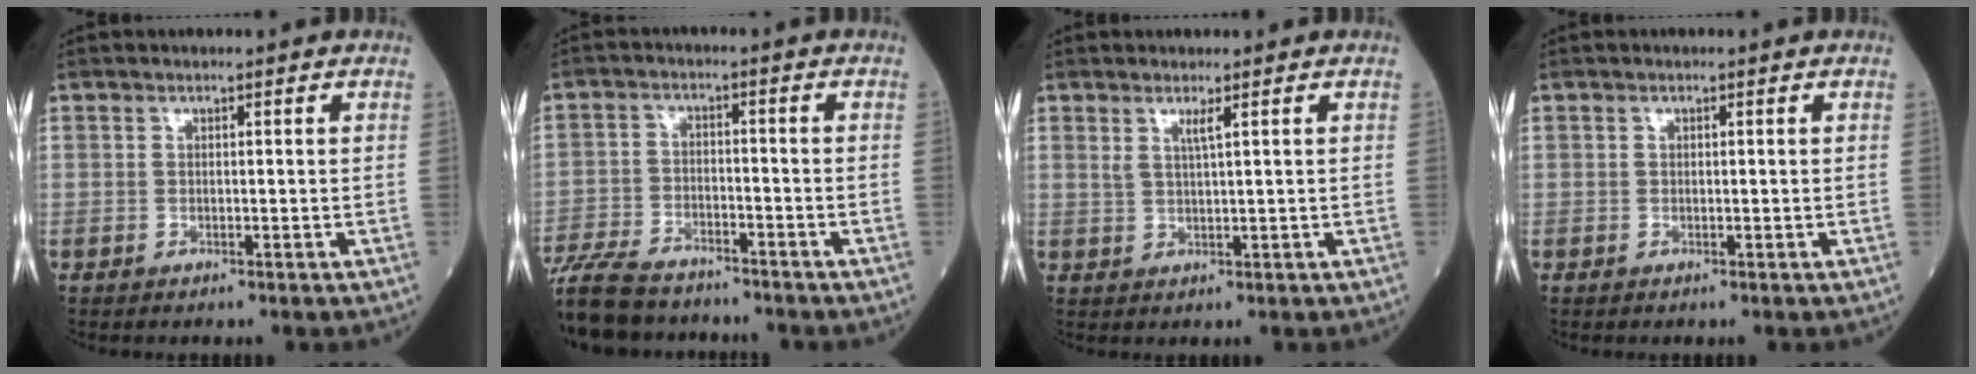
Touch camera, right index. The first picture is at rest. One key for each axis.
{"total": 13.4, "fx": -11.5, "fy": 3.9, "fz": 5.6, "tx": -0.114, "ty": -0.015, "tz": -0.190}
{"total": 1.9, "fx": 1.1, "fy": -0.2, "fz": 1.6, "tx": -0.035, "ty": -0.006, "tz": 0.023}
{"total": 0.0}